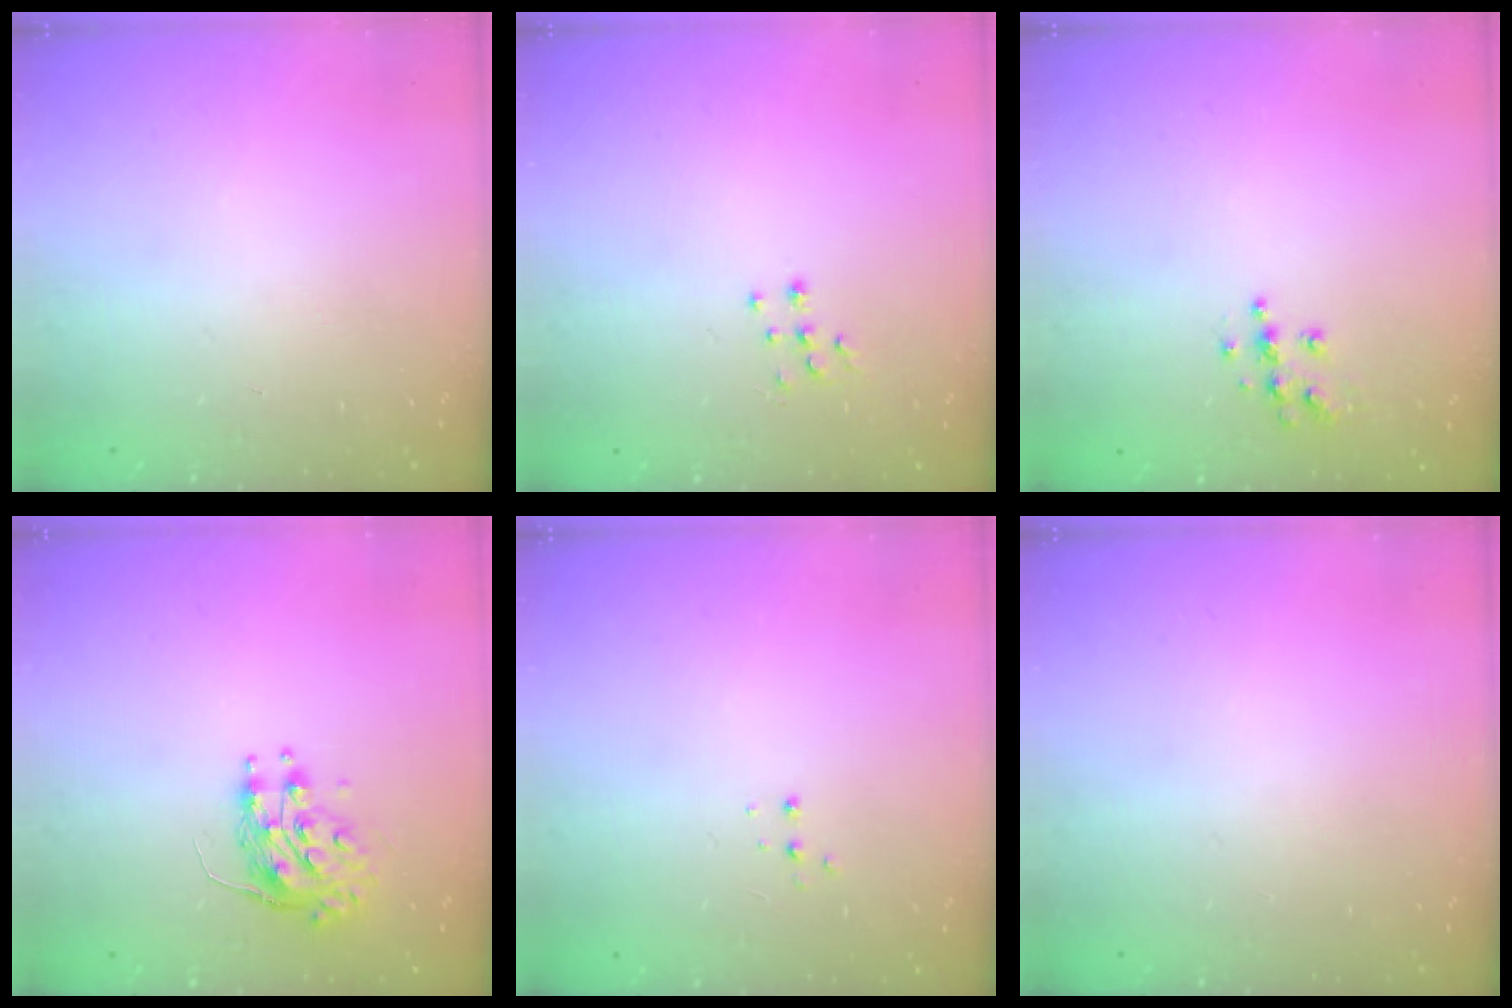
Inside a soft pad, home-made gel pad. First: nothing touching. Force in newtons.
{"total": 5.2, "press": 5.2, "slide": 0.3}
{"total": 6.4, "press": 6.4, "slide": 0.2}
{"total": 8.7, "press": 8.7, "slide": 0.8}
{"total": 2.7, "press": 2.7, "slide": 0.5}
{"total": 0.0}